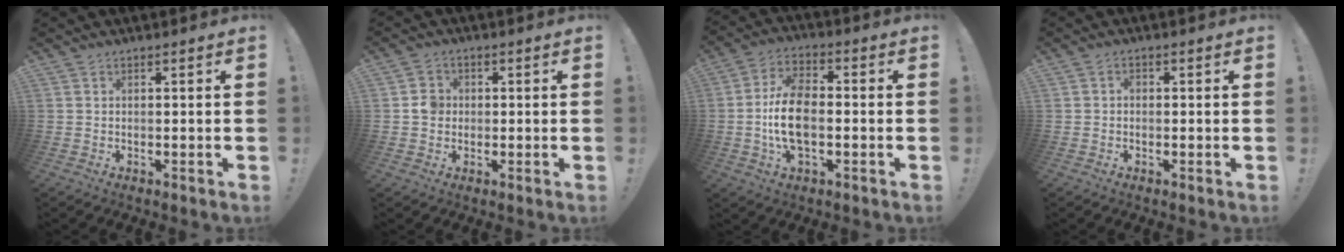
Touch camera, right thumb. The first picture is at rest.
{"total": 4.4, "force": [-0.2, 4.1, 1.6], "torque": [-0.018, 0.009, -0.005]}
{"total": 12.9, "force": [-2.2, 7.5, 10.3], "torque": [-0.205, 0.007, -0.040]}
{"total": 1.2, "force": [-0.6, 0.9, 0.6], "torque": [-0.013, 0.006, -0.011]}